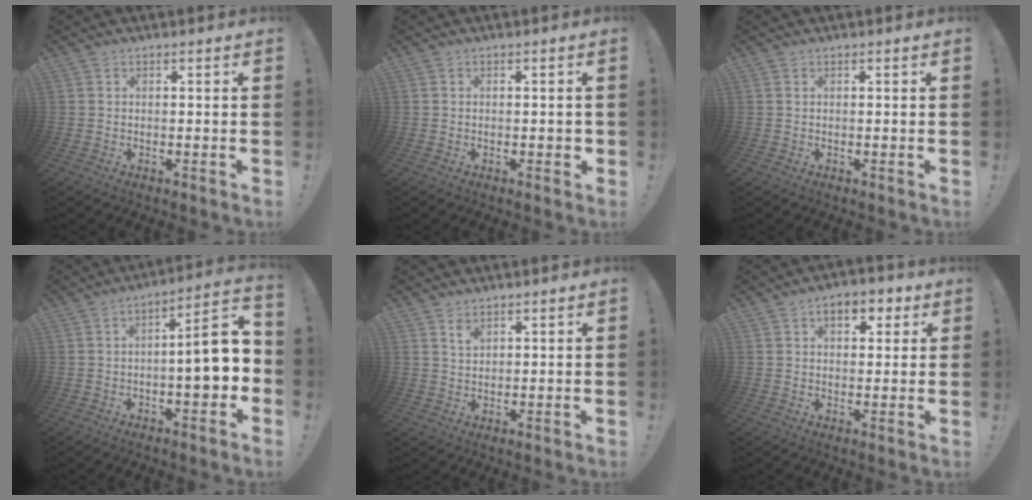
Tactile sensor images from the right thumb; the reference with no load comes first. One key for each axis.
{"total": 1.4, "fx": -0.4, "fy": 0.8, "fz": 1.1, "tx": -0.017, "ty": 0.005, "tz": -0.007}
{"total": 0.0}
{"total": 11.0, "fx": -1.1, "fy": 3.1, "fz": 10.5, "tx": -0.137, "ty": 0.000, "tz": -0.025}
{"total": 2.8, "fx": 2.0, "fy": 1.5, "fz": 1.2, "tx": -0.008, "ty": -0.016, "tz": 0.034}
{"total": 6.2, "fx": 2.6, "fy": 3.8, "fz": 4.2, "tx": -0.047, "ty": -0.002, "tz": 0.039}